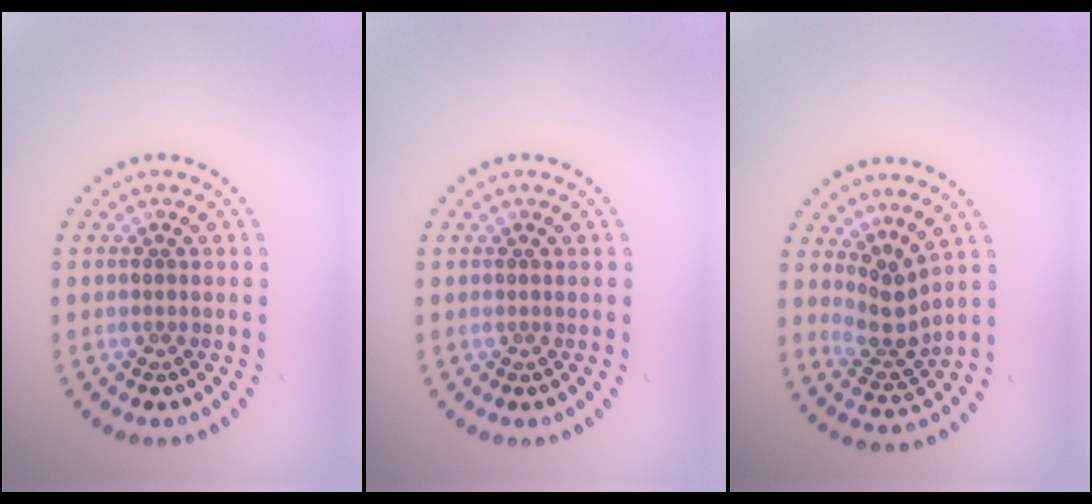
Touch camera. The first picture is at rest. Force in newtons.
{"total": 0.0}
{"total": 2.9, "press": 2.1, "slide": 2.0}